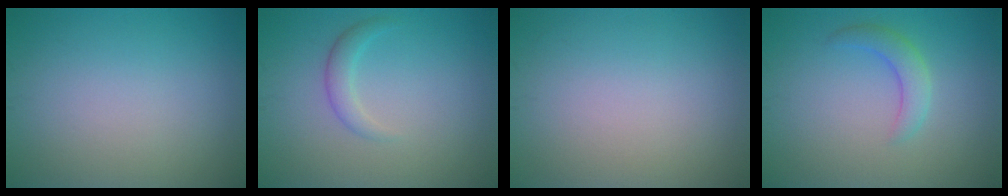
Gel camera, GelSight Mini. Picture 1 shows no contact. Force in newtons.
{"total": 1.7, "press": 1.7, "slide": 0.1}
{"total": 0.0}
{"total": 2.4, "press": 2.4, "slide": 0.1}